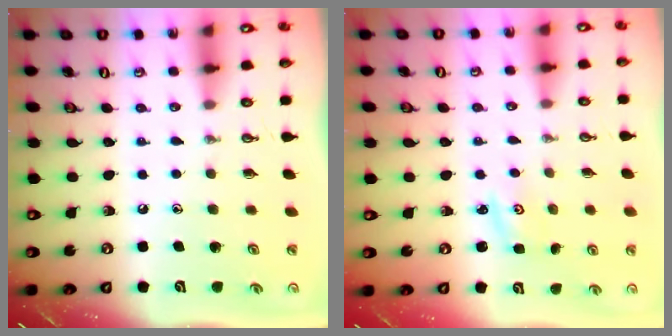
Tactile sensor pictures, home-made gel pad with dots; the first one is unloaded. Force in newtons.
{"total": 2.0, "press": 2.0, "slide": 0.3}